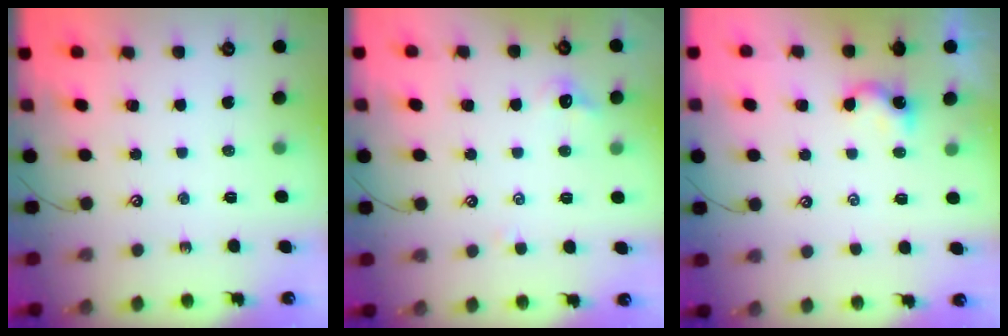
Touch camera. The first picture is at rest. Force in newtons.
{"total": 1.2, "press": 1.0, "slide": 0.7}
{"total": 1.2, "press": 1.1, "slide": 0.3}